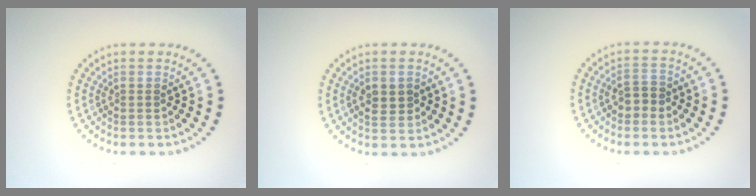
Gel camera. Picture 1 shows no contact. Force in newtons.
{"total": 2.3, "press": 2.3, "slide": 0.2}
{"total": 2.0, "press": 1.9, "slide": 0.4}